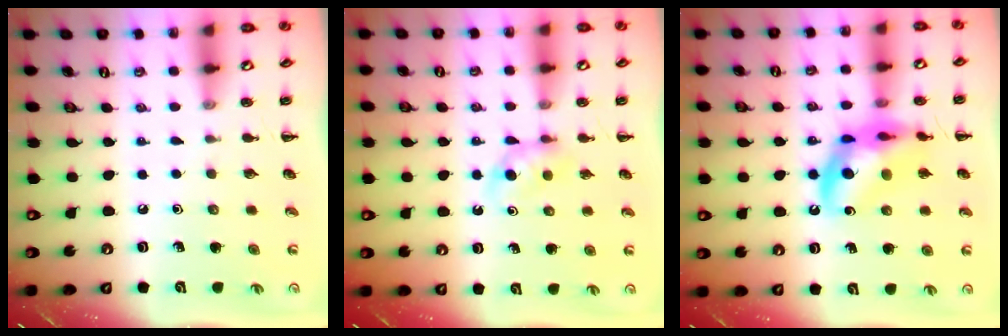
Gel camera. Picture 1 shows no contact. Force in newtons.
{"total": 4.6, "press": 4.3, "slide": 1.4}
{"total": 15.2, "press": 14.8, "slide": 3.4}